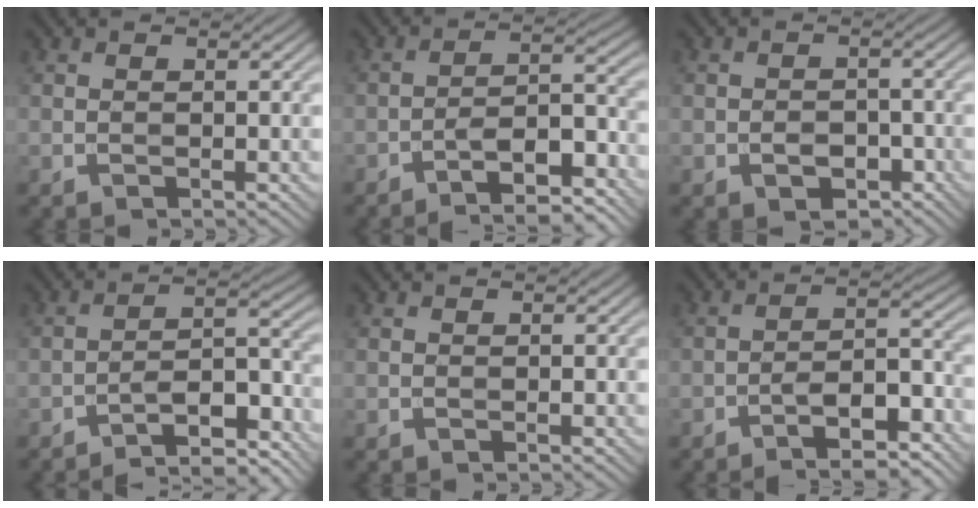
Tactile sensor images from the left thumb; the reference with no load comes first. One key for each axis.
{"total": 9.2, "fx": -6.5, "fy": 2.5, "fz": 6.0, "tx": -0.091, "ty": 0.008, "tz": -0.111}
{"total": 3.1, "fx": -1.5, "fy": 2.2, "fz": 1.7, "tx": -0.023, "ty": 0.000, "tz": -0.022}
{"total": 10.5, "fx": -8.4, "fy": 2.4, "fz": 5.8, "tx": -0.082, "ty": 0.011, "tz": -0.135}
{"total": 0.0}
{"total": 8.3, "fx": -5.6, "fy": 2.3, "fz": 5.7, "tx": -0.087, "ty": 0.008, "tz": -0.094}